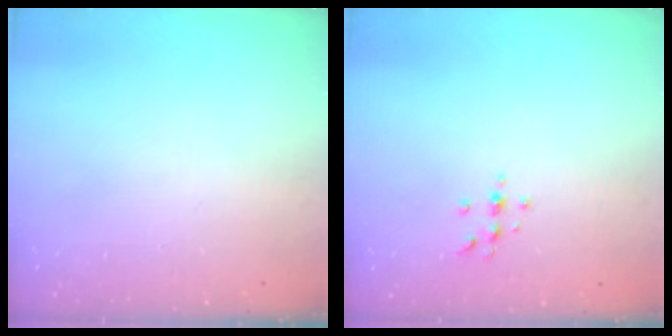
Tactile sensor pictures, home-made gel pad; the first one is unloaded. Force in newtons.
{"total": 3.9, "press": 3.8, "slide": 0.5}